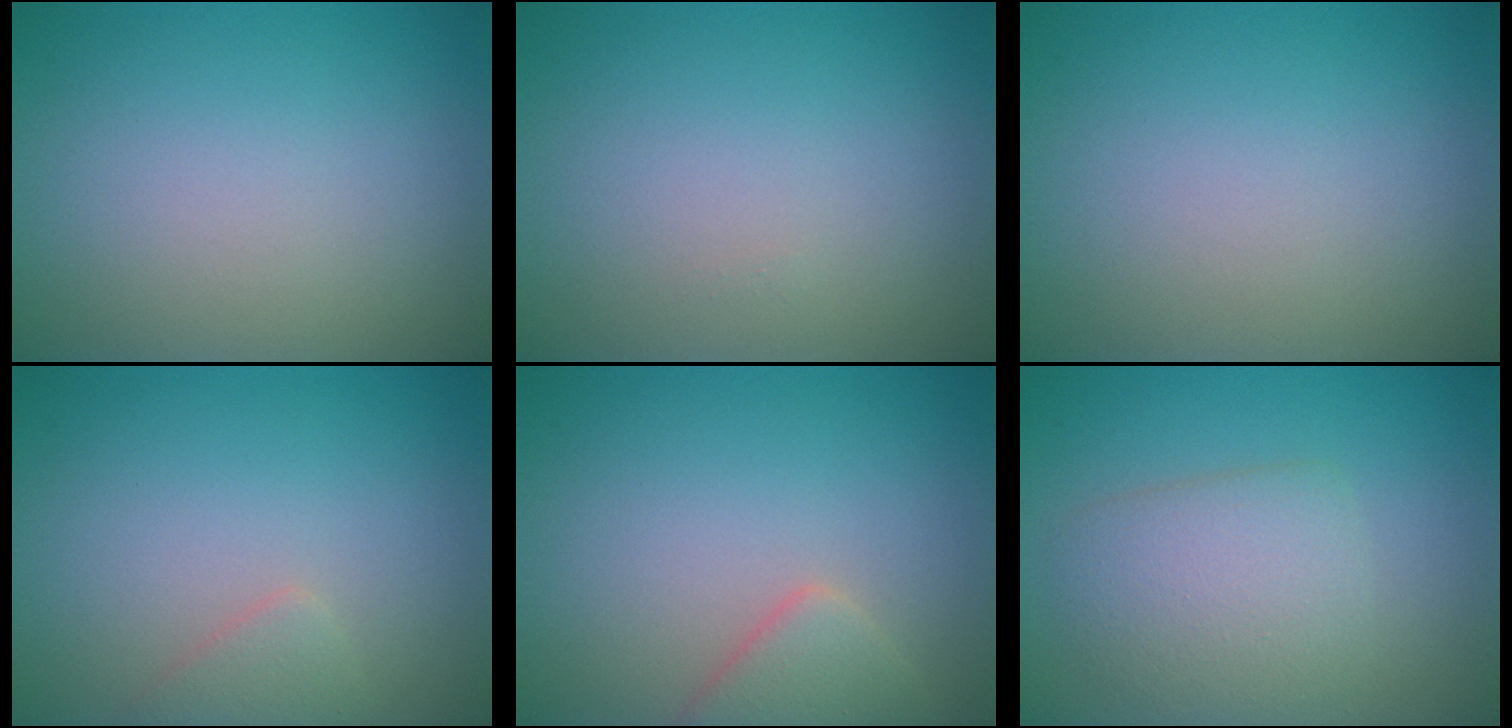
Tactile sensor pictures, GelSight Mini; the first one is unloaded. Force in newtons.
{"total": 0.0}
{"total": 0.0}
{"total": 1.3, "press": 1.3, "slide": 0.1}
{"total": 2.8, "press": 2.8, "slide": 0.1}
{"total": 3.8, "press": 3.8, "slide": 0.2}